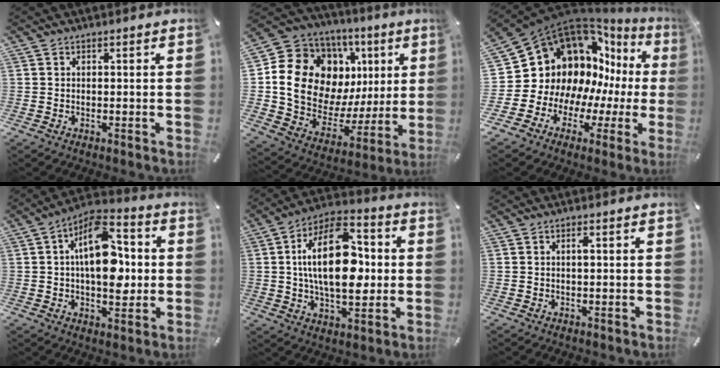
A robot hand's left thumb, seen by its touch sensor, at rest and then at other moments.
{"total": 17.4, "force": [5.6, 13.6, 9.2], "torque": [-0.148, -0.050, 0.114]}
{"total": 18.8, "force": [6.2, 15.3, 9.0], "torque": [-0.168, -0.089, 0.143]}
{"total": 16.0, "force": [1.6, 9.2, 13.0], "torque": [-0.210, -0.006, 0.029]}
{"total": 20.4, "force": [1.5, 11.4, 16.8], "torque": [-0.309, 0.002, 0.020]}
{"total": 1.1, "force": [0.1, 0.2, 1.1], "torque": [-0.021, 0.001, 0.001]}